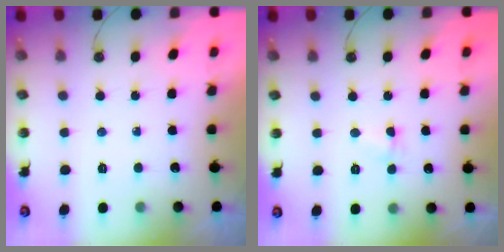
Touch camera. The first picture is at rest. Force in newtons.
{"total": 2.5, "press": 2.1, "slide": 1.4}